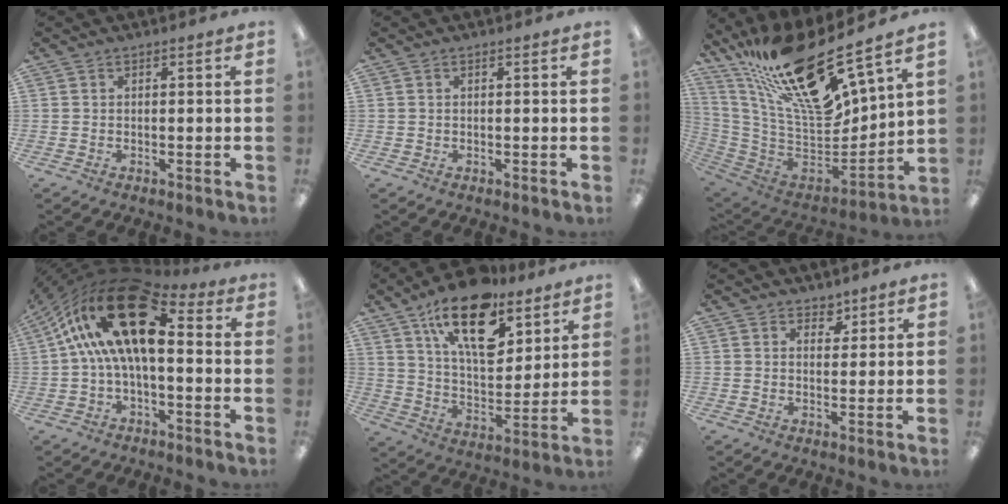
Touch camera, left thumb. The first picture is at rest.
{"total": 0.0}
{"total": 25.3, "force": [18.5, 6.1, 16.1], "torque": [-0.283, -0.138, 0.315]}
{"total": 22.3, "force": [6.4, 10.7, 18.5], "torque": [-0.328, -0.025, 0.114]}
{"total": 20.1, "force": [12.4, 9.6, 12.6], "torque": [-0.194, -0.063, 0.212]}
{"total": 3.3, "force": [2.4, 2.2, 0.6], "torque": [0.004, -0.012, 0.041]}